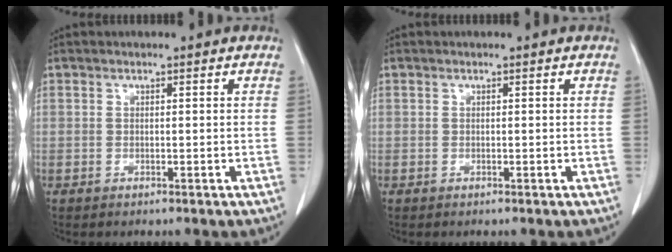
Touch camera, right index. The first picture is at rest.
{"total": 0.0}